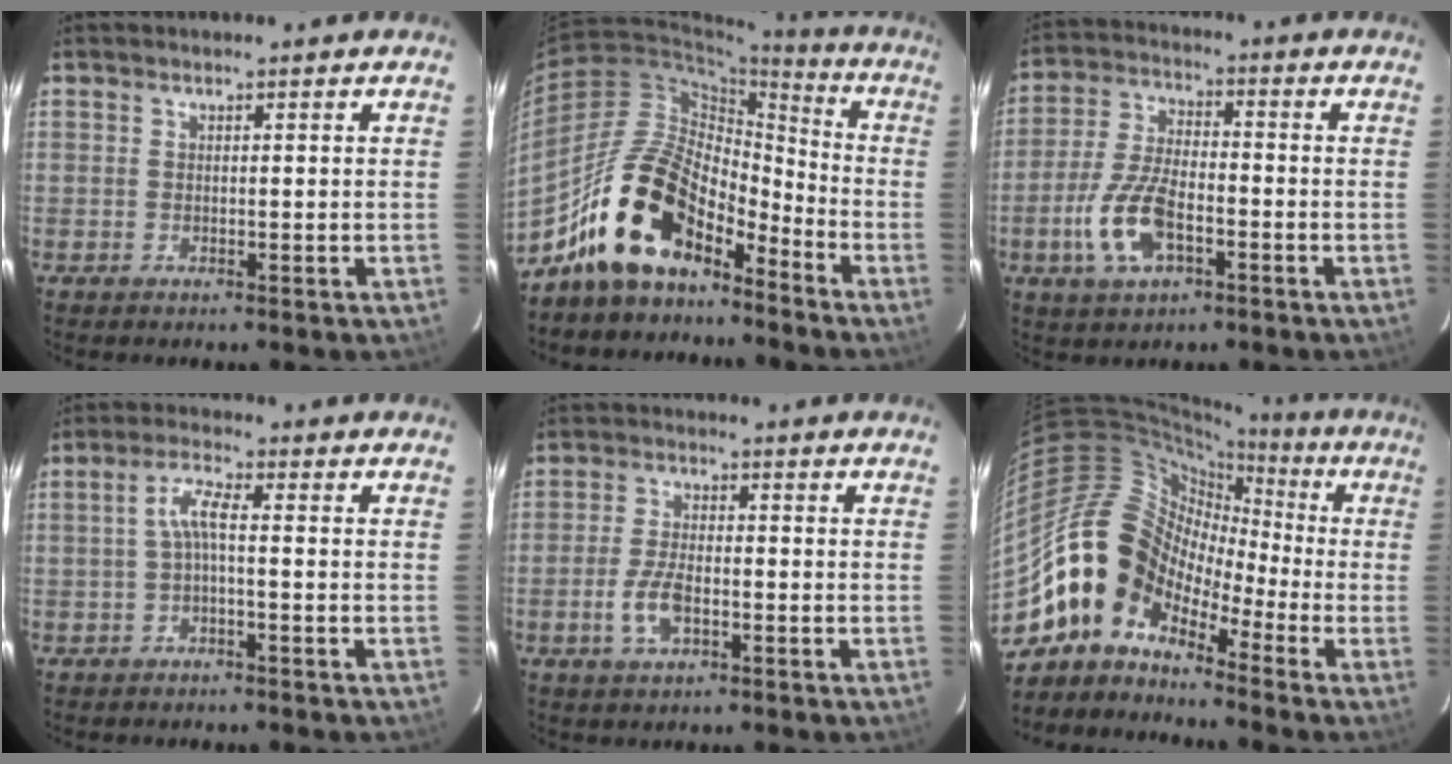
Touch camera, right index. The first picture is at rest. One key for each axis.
{"total": 16.5, "fx": -11.9, "fy": 7.5, "fz": 8.5, "tx": -0.160, "ty": 0.021, "tz": -0.217}
{"total": 11.3, "fx": -4.4, "fy": 5.3, "fz": 8.9, "tx": -0.195, "ty": -0.001, "tz": -0.080}
{"total": 3.4, "fx": -0.9, "fy": 0.4, "fz": 3.3, "tx": -0.071, "ty": 0.008, "tz": -0.018}
{"total": 6.1, "fx": -2.3, "fy": 2.8, "fz": 4.8, "tx": -0.107, "ty": -0.001, "tz": -0.043}
{"total": 11.8, "fx": -7.9, "fy": 7.8, "fz": 4.1, "tx": -0.074, "ty": 0.036, "tz": -0.173}